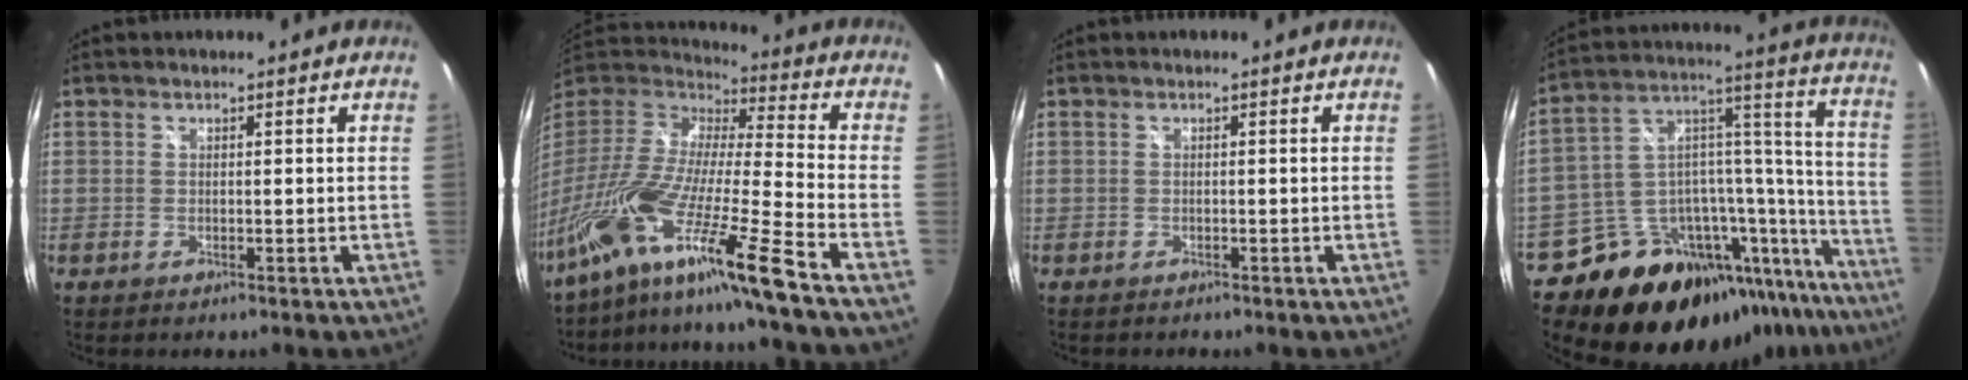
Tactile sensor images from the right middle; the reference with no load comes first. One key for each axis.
{"total": 25.4, "fx": -17.9, "fy": -0.7, "fz": 18.0, "tx": -0.296, "ty": -0.072, "tz": -0.325}
{"total": 0.6, "fx": -0.6, "fy": 0.3, "fz": 0.0, "tx": -0.003, "ty": -0.002, "tz": -0.010}
{"total": 29.3, "fx": -21.4, "fy": 12.1, "fz": 16.0, "tx": -0.206, "ty": 0.042, "tz": -0.323}